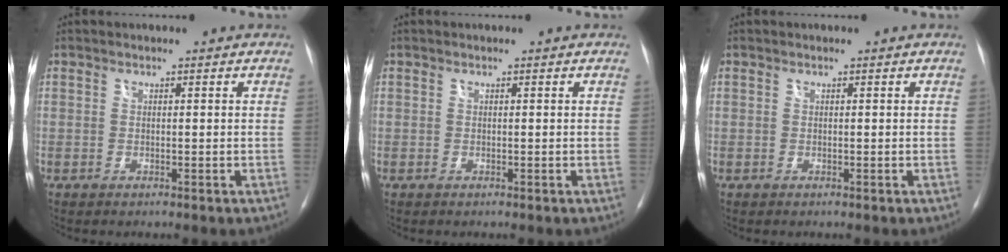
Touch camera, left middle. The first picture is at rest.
{"total": 0.0}
{"total": 0.0}